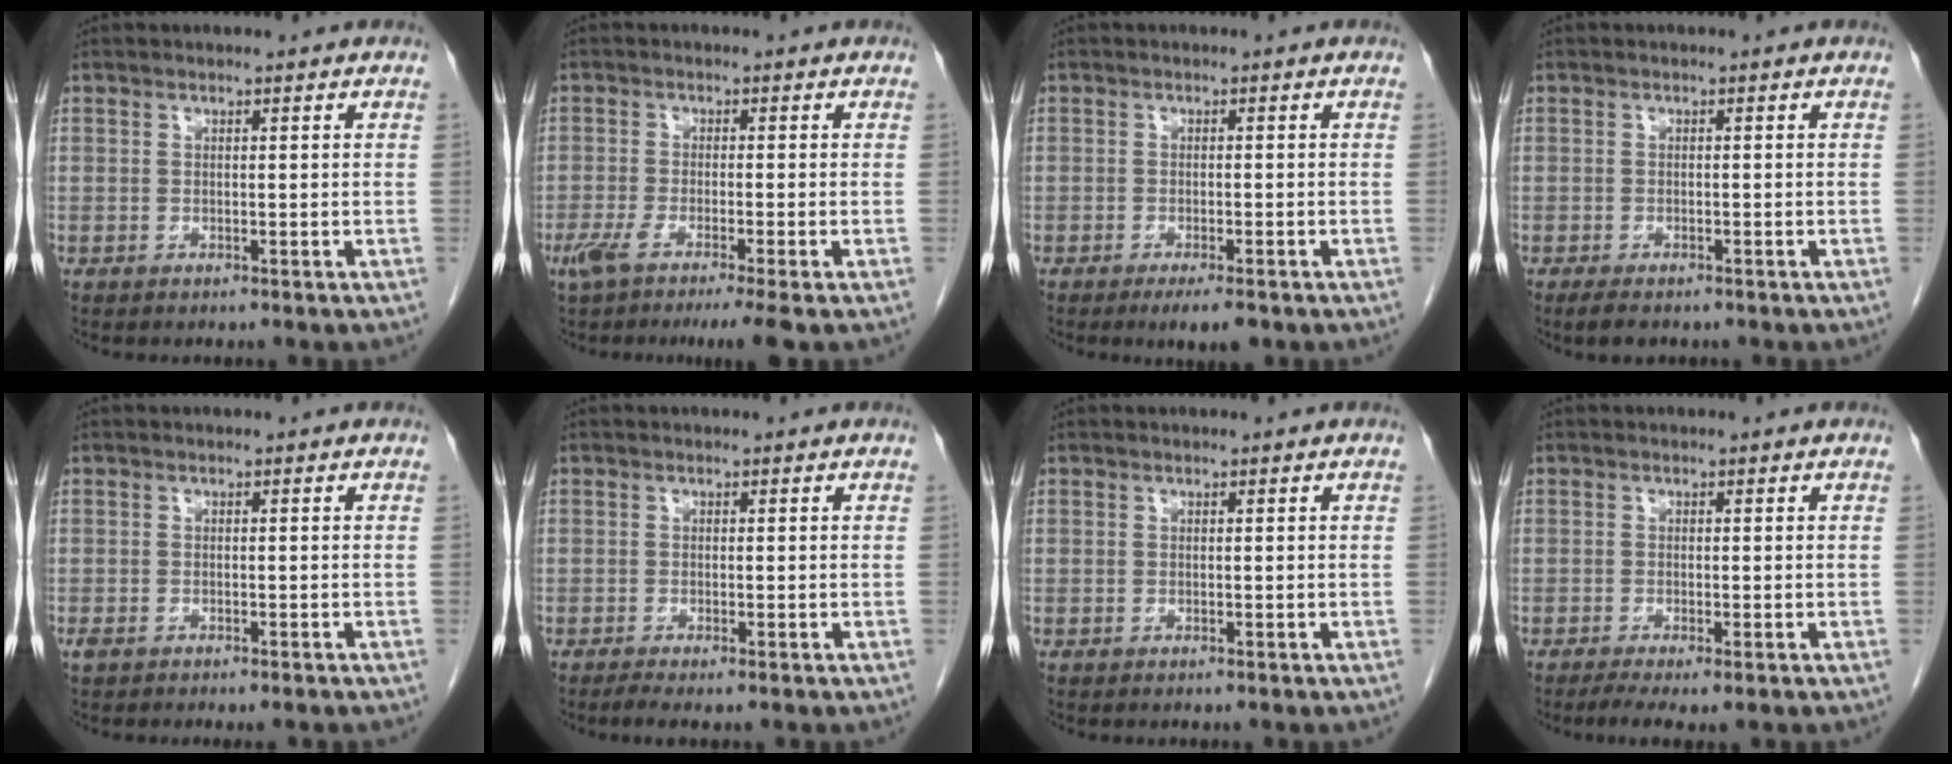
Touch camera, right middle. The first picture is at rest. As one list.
[{"total": 7.9, "force": [-5.4, 0.0, 5.7], "torque": [-0.090, -0.018, -0.088]}, {"total": 3.6, "force": [-2.4, 0.7, 2.6], "torque": [-0.033, -0.005, -0.034]}, {"total": 2.6, "force": [-1.9, 0.9, 1.5], "torque": [-0.027, -0.004, -0.025]}, {"total": 2.5, "force": [-1.8, 0.9, 1.4], "torque": [-0.020, -0.005, -0.024]}, {"total": 2.0, "force": [-1.3, 0.2, 1.5], "torque": [-0.030, -0.009, -0.025]}, {"total": 0.0}, {"total": 3.8, "force": [-2.4, 0.6, 2.9], "torque": [-0.048, -0.014, -0.039]}]